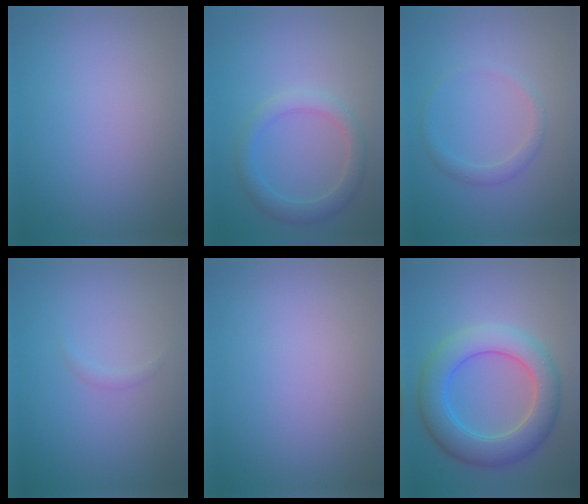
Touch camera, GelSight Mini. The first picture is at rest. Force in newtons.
{"total": 2.7, "press": 2.7, "slide": 0.1}
{"total": 1.5, "press": 1.5, "slide": 0.1}
{"total": 0.6, "press": 0.6, "slide": 0.0}
{"total": 0.0}
{"total": 6.8, "press": 6.8, "slide": 0.1}